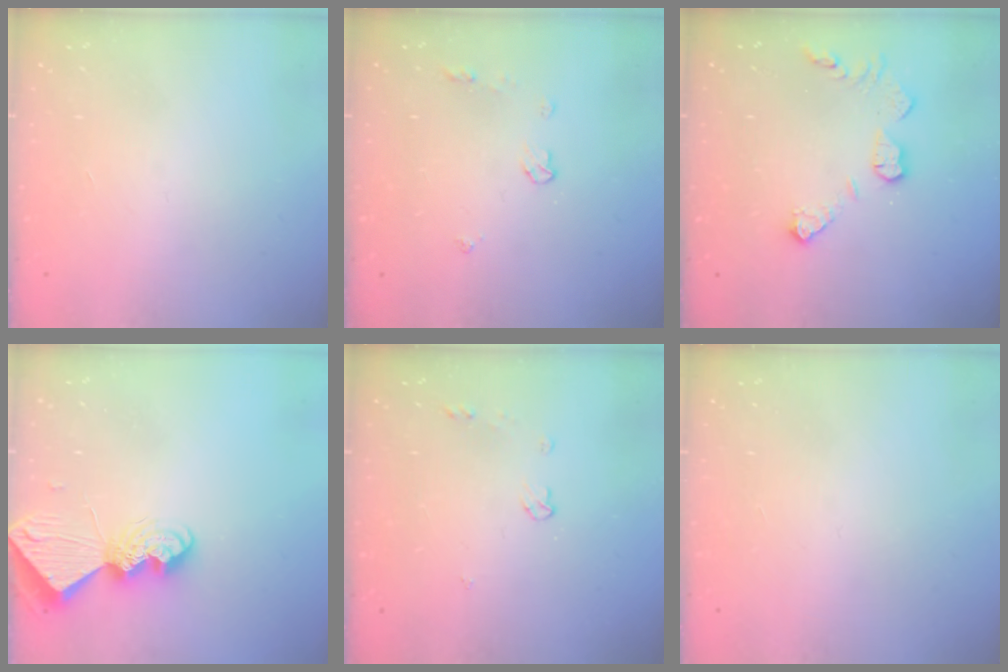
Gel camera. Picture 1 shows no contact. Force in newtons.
{"total": 3.9, "press": 3.9, "slide": 0.7}
{"total": 10.1, "press": 10.1, "slide": 0.6}
{"total": 9.7, "press": 9.7, "slide": 1.0}
{"total": 3.6, "press": 3.6, "slide": 0.8}
{"total": 0.0}